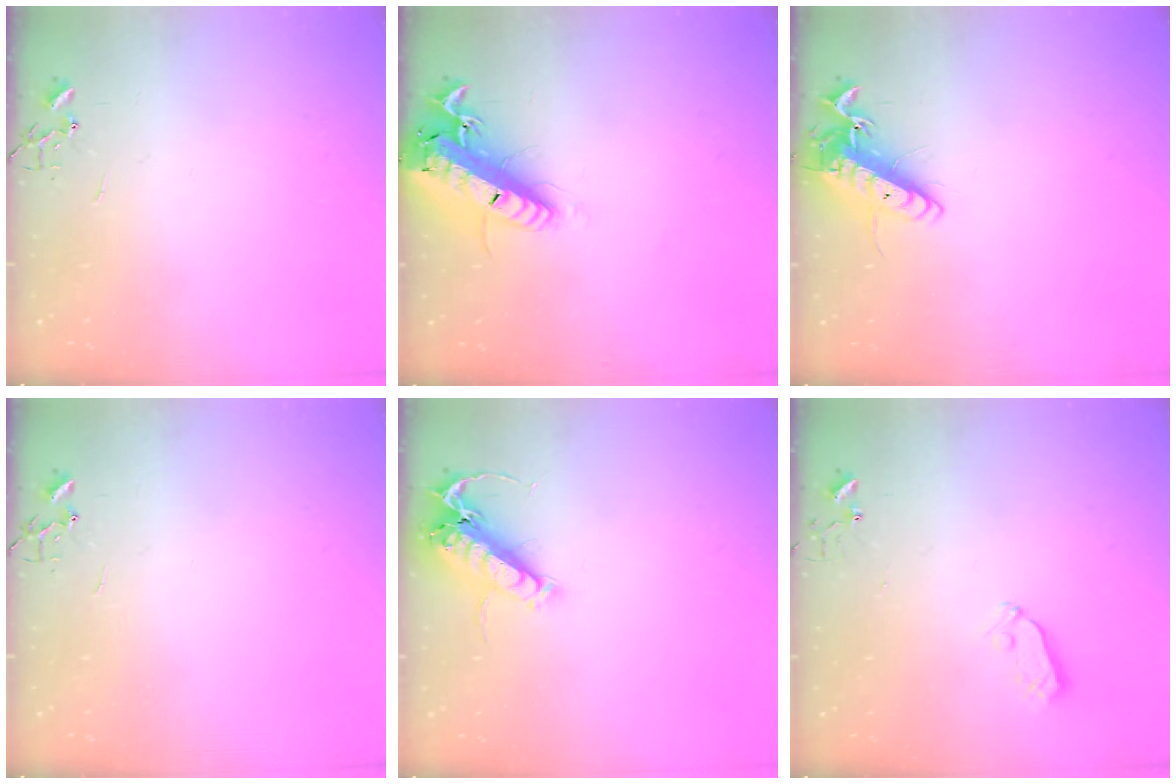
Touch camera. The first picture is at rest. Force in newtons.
{"total": 20.0, "press": 19.7, "slide": 4.0}
{"total": 13.9, "press": 13.9, "slide": 1.3}
{"total": 0.0}
{"total": 14.1, "press": 14.0, "slide": 1.8}
{"total": 3.7, "press": 3.7, "slide": 0.5}